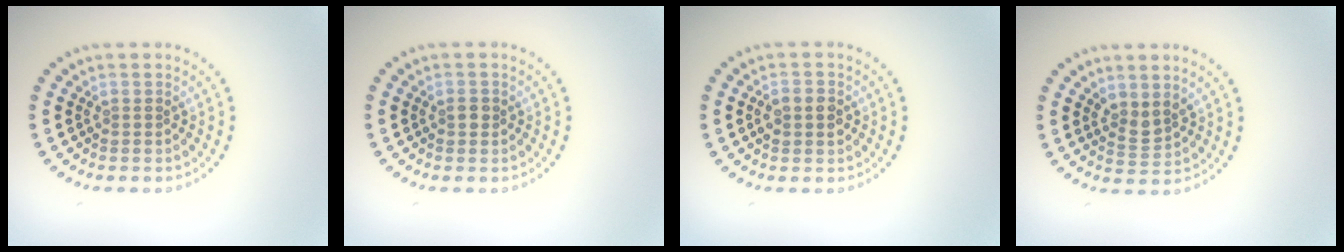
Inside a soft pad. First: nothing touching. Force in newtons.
{"total": 0.9, "press": 0.9, "slide": 0.2}
{"total": 2.6, "press": 2.6, "slide": 0.0}
{"total": 1.9, "press": 1.4, "slide": 1.2}